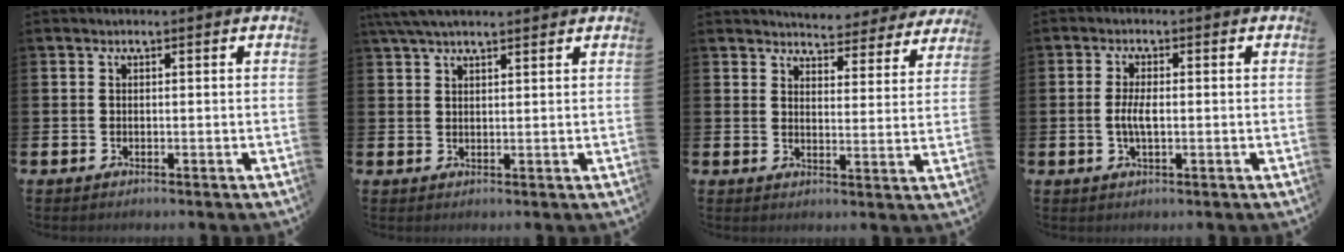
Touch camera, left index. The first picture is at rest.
{"total": 4.2, "force": [3.5, 1.0, 2.0], "torque": [-0.045, -0.004, 0.065]}
{"total": 4.9, "force": [4.8, 0.9, 0.2], "torque": [-0.009, -0.038, 0.082]}
{"total": 3.2, "force": [-0.2, 1.2, 3.0], "torque": [-0.061, -0.001, -0.008]}